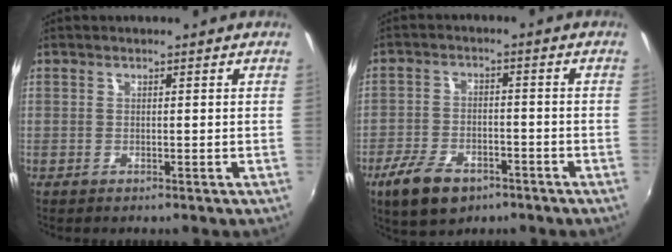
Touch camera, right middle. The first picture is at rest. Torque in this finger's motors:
{"motor_torque": [0.08, -0.62, 0.06, 0.05]}